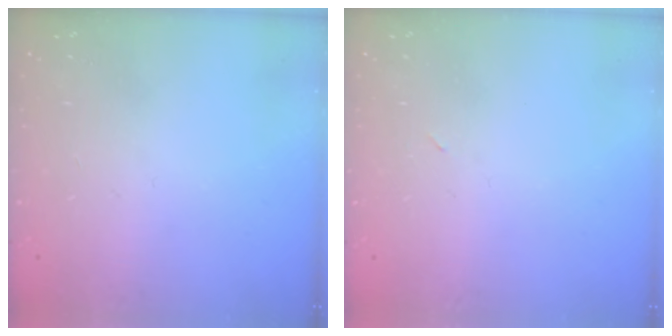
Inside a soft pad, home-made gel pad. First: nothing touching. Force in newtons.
{"total": 2.4, "press": 2.3, "slide": 0.8}